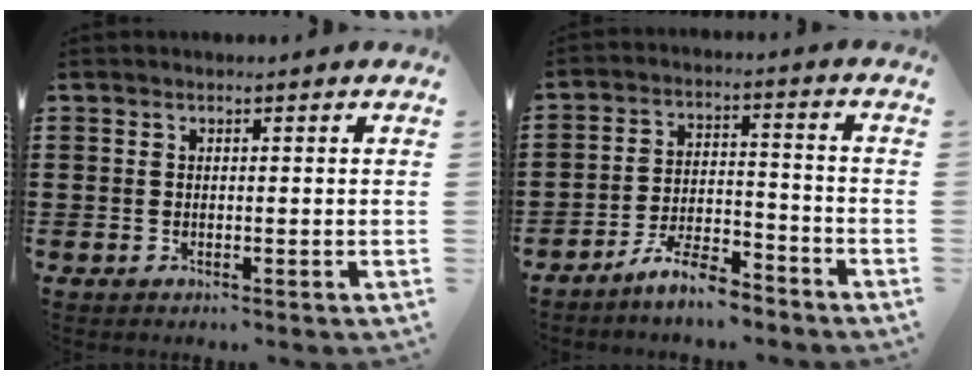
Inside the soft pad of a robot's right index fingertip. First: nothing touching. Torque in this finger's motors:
{"motor_torque": [2.14, 0.00, -0.87, -0.21]}